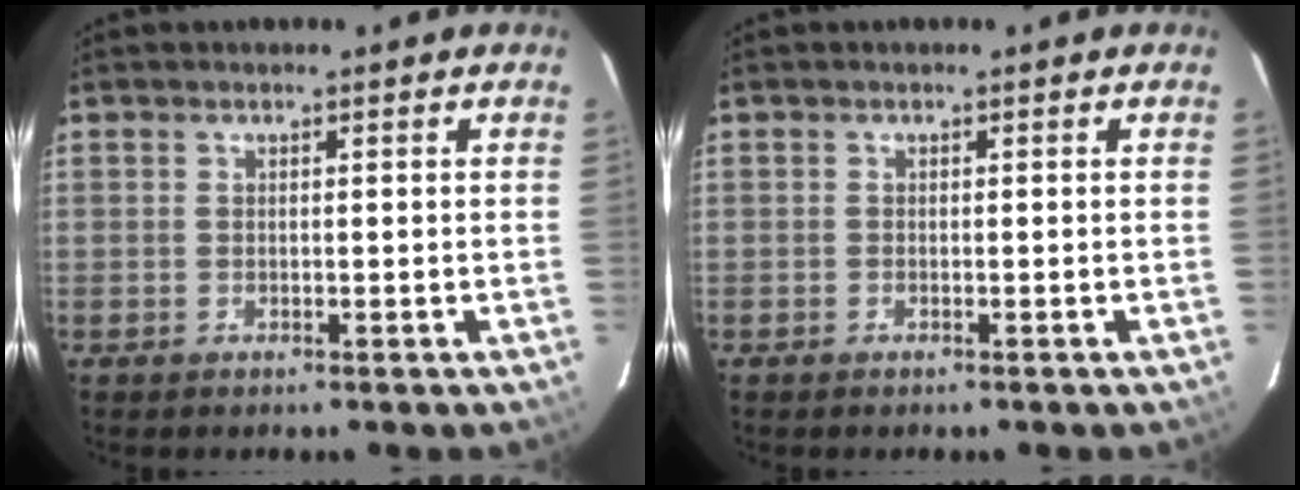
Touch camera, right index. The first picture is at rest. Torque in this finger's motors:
{"motor_torque": [-0.05, -0.07, 0.06, 0.00]}